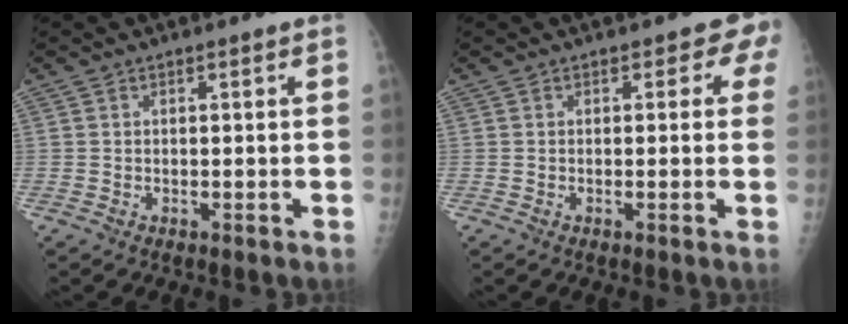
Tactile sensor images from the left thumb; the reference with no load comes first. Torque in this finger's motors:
{"motor_torque": [0.13, 0.30, -0.03, -0.04, 0.02]}